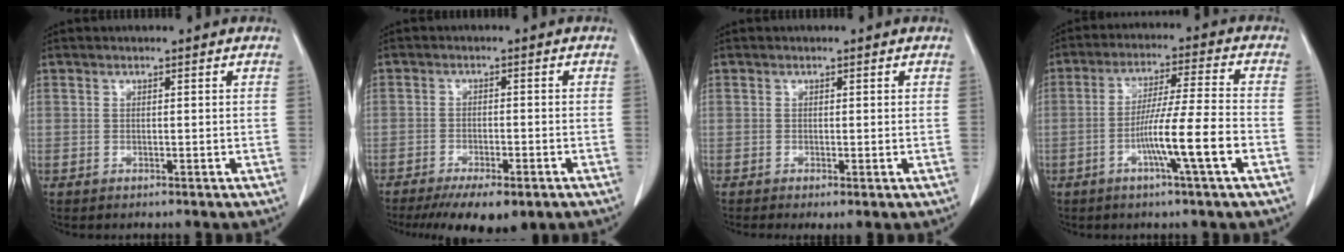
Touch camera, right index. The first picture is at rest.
{"total": 8.9, "force": [-6.2, 2.9, 5.7], "torque": [-0.078, -0.012, -0.090]}
{"total": 0.8, "force": [-0.2, 0.2, 0.7], "torque": [-0.012, -0.002, -0.002]}
{"total": 10.3, "force": [-3.8, -0.9, 9.5], "torque": [-0.170, -0.001, -0.068]}